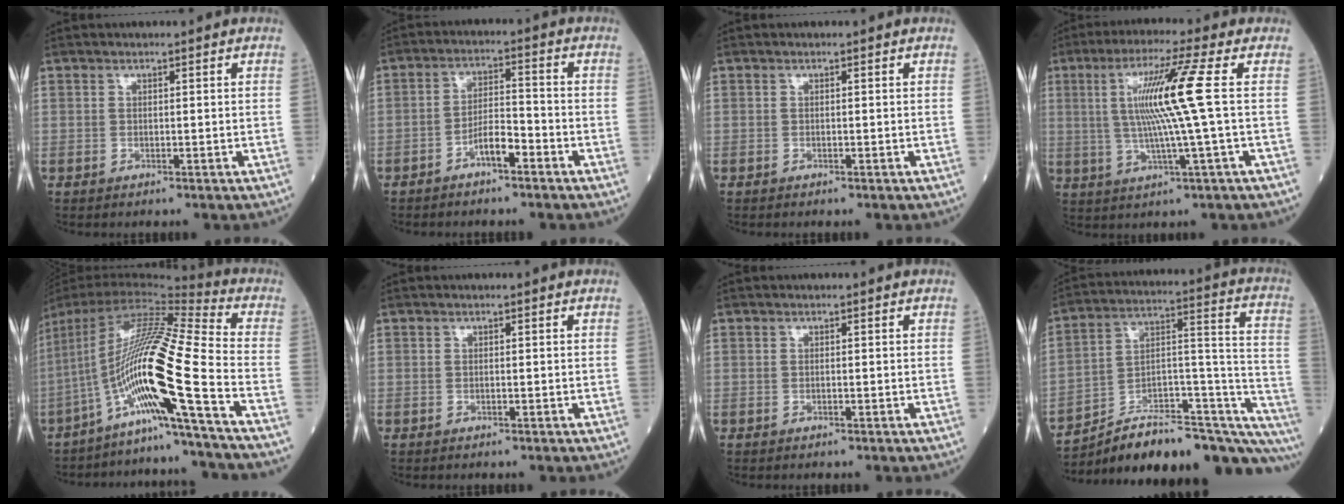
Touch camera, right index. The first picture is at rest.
{"total": 4.7, "force": [-2.9, 1.1, 3.5], "torque": [-0.064, 0.013, -0.054]}
{"total": 0.0}
{"total": 10.7, "force": [1.4, -1.9, 10.4], "torque": [-0.196, 0.006, 0.027]}
{"total": 18.1, "force": [-8.4, -2.5, 15.8], "torque": [-0.302, 0.004, -0.159]}
{"total": 0.0}
{"total": 0.0}
{"total": 26.3, "force": [-21.9, 6.2, 13.0], "torque": [-0.124, 0.049, -0.318]}